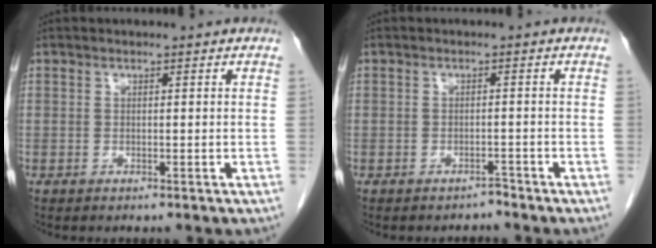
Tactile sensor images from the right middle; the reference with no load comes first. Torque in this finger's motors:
{"motor_torque": [-0.48, 0.16, -0.22, -0.04]}